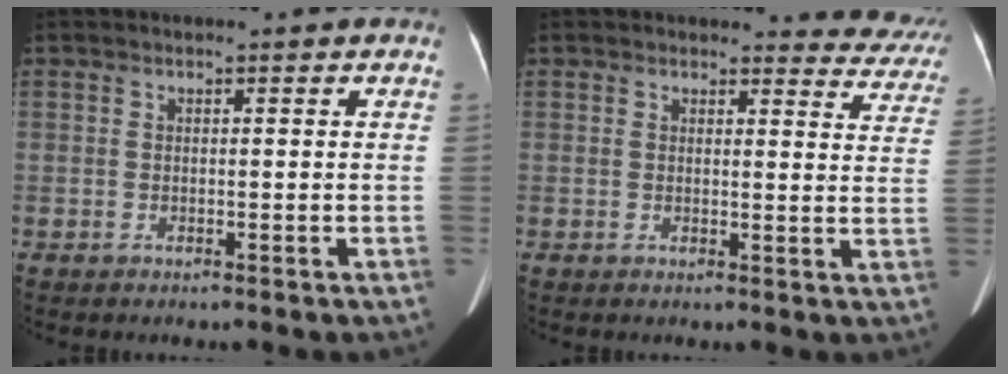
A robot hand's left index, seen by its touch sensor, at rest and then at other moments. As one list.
[{"total": 7.8, "force": [7.5, 1.9, -0.3], "torque": [0.038, -0.040, 0.048]}]